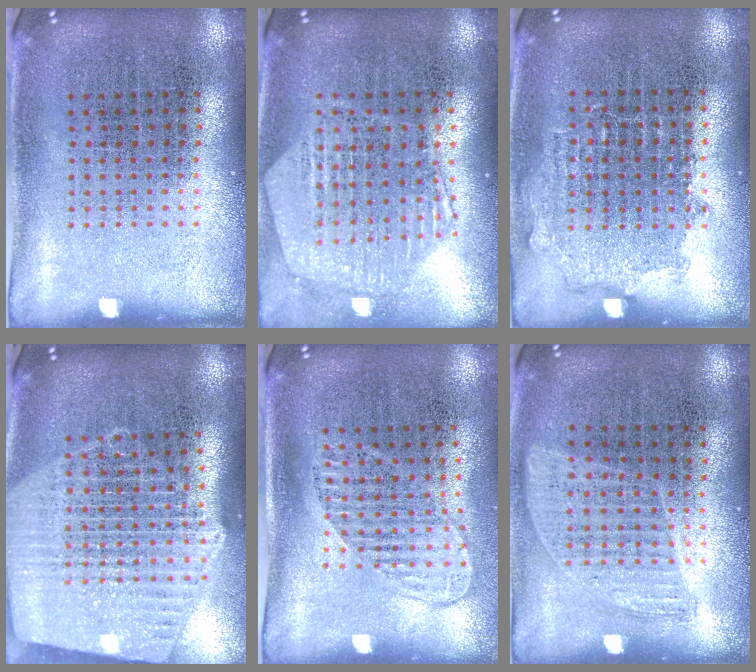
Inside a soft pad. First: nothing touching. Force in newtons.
{"total": 1.2, "press": 1.2, "slide": 0.1}
{"total": 0.9, "press": 0.8, "slide": 0.4}
{"total": 2.6, "press": 2.2, "slide": 1.4}
{"total": 1.4, "press": 1.2, "slide": 0.7}
{"total": 0.8, "press": 0.7, "slide": 0.4}